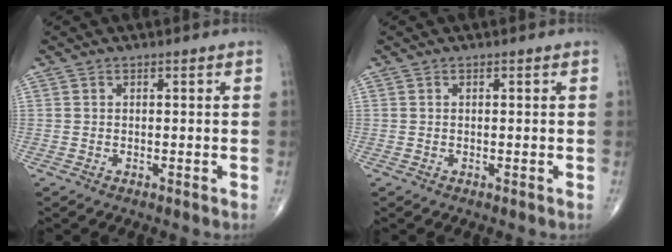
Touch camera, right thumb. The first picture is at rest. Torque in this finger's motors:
{"motor_torque": [0.05, -0.04, -0.12, -0.45, 0.01]}